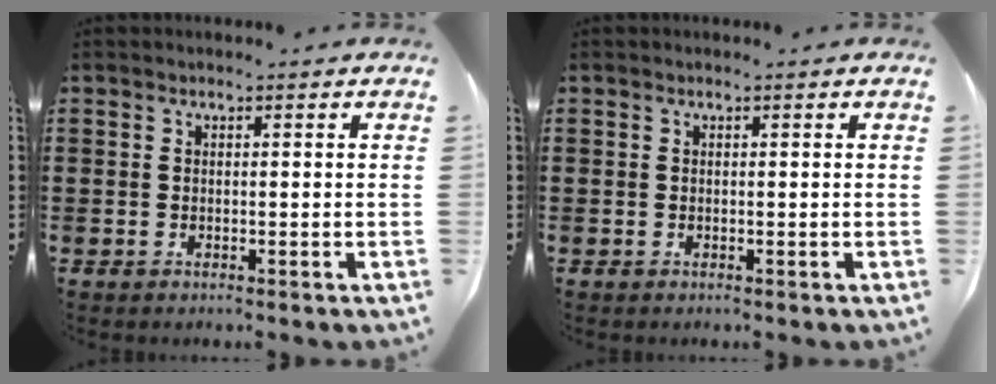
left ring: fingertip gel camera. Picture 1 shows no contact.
{"total": 0.0}